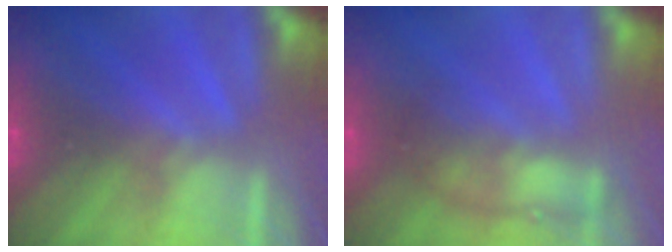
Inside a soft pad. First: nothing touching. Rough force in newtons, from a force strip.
{"total": 1.9}